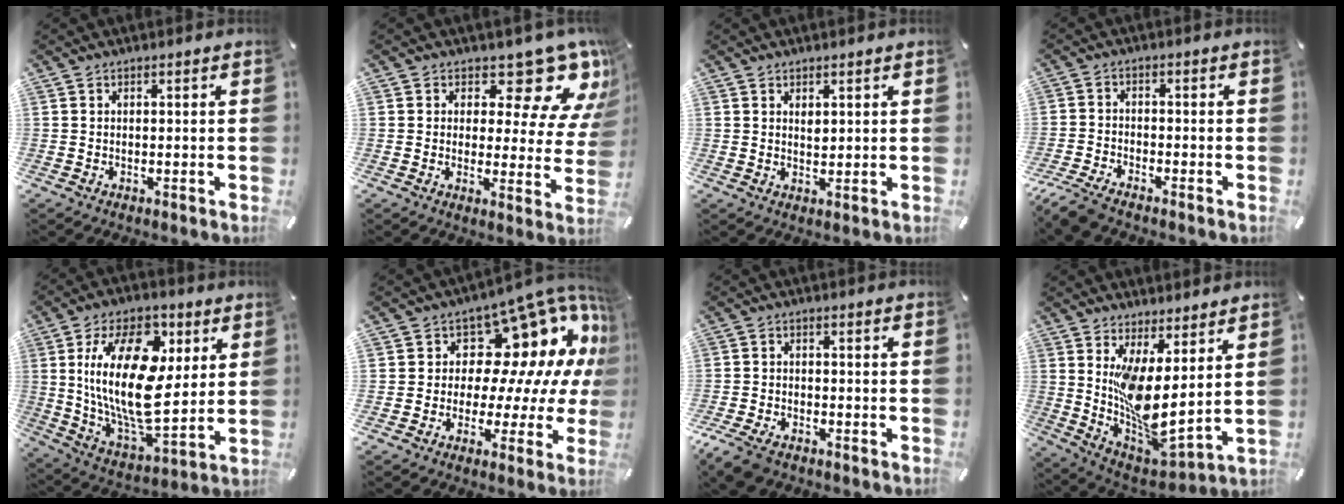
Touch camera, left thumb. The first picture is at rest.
{"total": 13.9, "force": [9.0, 6.3, 8.5], "torque": [-0.101, -0.071, 0.149]}
{"total": 1.8, "force": [1.0, 1.1, 0.9], "torque": [-0.011, -0.003, 0.017]}
{"total": 5.3, "force": [-4.8, 1.1, 2.0], "torque": [-0.055, 0.007, -0.095]}
{"total": 23.9, "force": [6.1, 13.2, 19.0], "torque": [-0.375, -0.016, 0.098]}
{"total": 17.0, "force": [6.5, 11.0, 11.2], "torque": [-0.145, -0.063, 0.113]}
{"total": 5.2, "force": [-3.7, 2.6, 2.4], "torque": [-0.071, 0.008, -0.076]}
{"total": 11.0, "force": [2.6, 4.4, 9.7], "torque": [-0.186, -0.066, 0.055]}